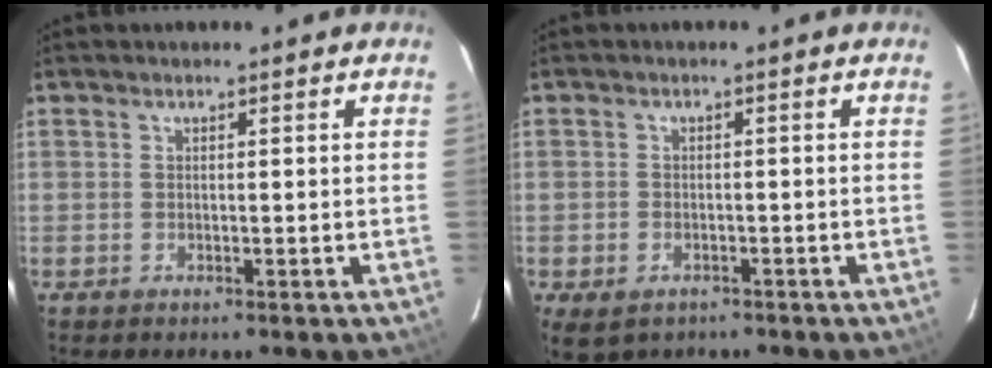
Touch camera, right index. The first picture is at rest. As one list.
[{"total": 5.3, "force": [-2.9, 3.9, 2.2], "torque": [-0.049, -0.009, -0.039]}]